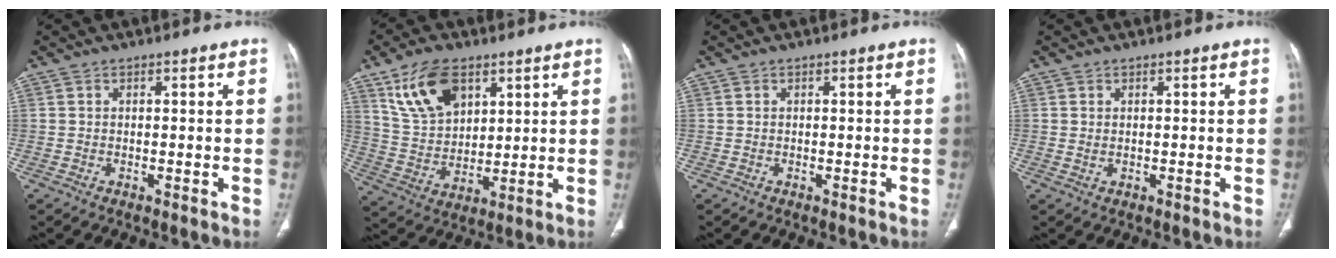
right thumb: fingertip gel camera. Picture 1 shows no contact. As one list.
[{"total": 13.3, "force": [7.1, 7.7, 8.1], "torque": [-0.131, -0.025, 0.148]}, {"total": 0.0}, {"total": 0.7, "force": [0.2, 0.4, 0.5], "torque": [-0.014, 0.003, 0.008]}]